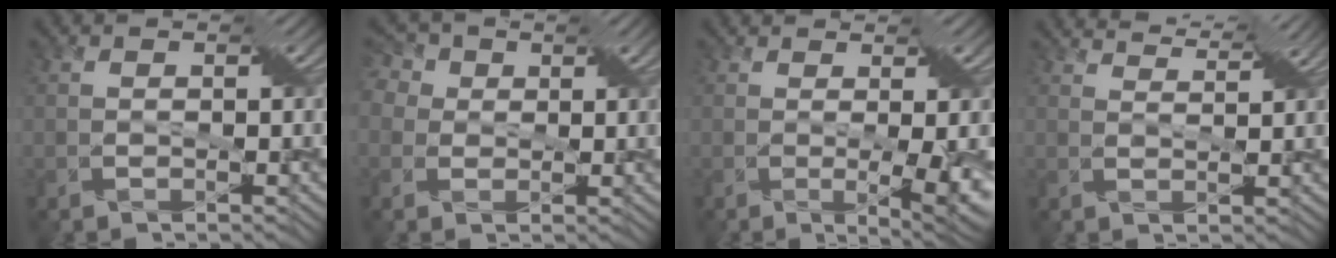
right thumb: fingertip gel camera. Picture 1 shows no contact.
{"total": 7.0, "force": [3.2, 5.2, 3.4], "torque": [-0.108, 0.031, 0.026]}
{"total": 5.9, "force": [0.2, 2.3, 5.4], "torque": [-0.073, -0.014, 0.014]}
{"total": 5.0, "force": [4.8, 0.1, 1.6], "torque": [-0.047, 0.000, 0.072]}